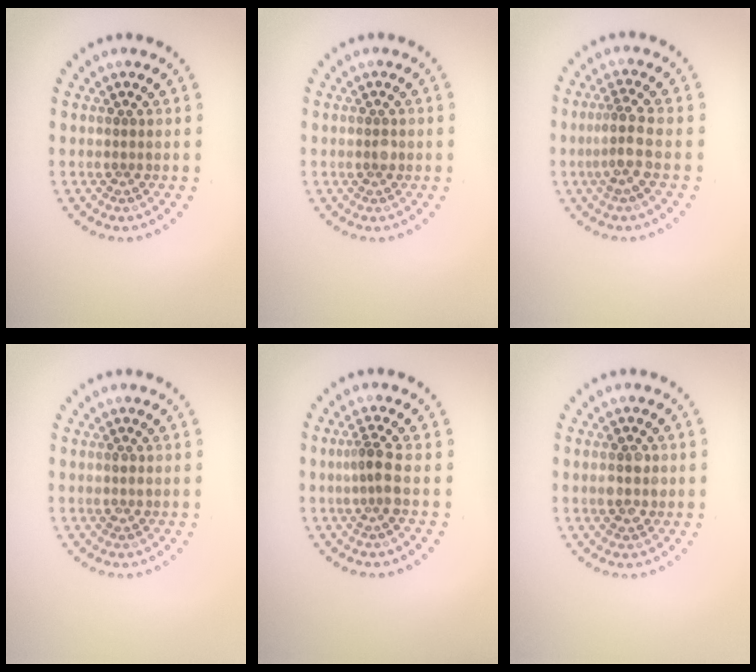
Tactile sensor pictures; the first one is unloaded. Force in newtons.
{"total": 0.9, "press": 0.9, "slide": 0.0}
{"total": 2.6, "press": 2.1, "slide": 1.6}
{"total": 0.7, "press": 0.7, "slide": 0.3}
{"total": 2.2, "press": 1.7, "slide": 1.4}
{"total": 2.0, "press": 2.0, "slide": 0.2}